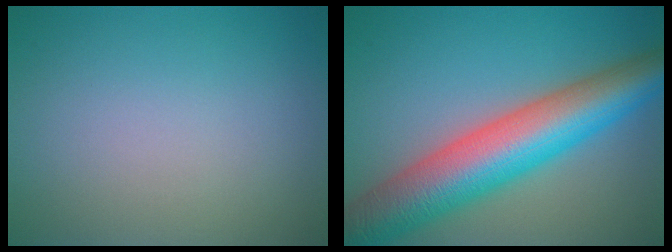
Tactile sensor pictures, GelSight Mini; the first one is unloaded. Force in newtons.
{"total": 11.2, "press": 11.2, "slide": 0.4}